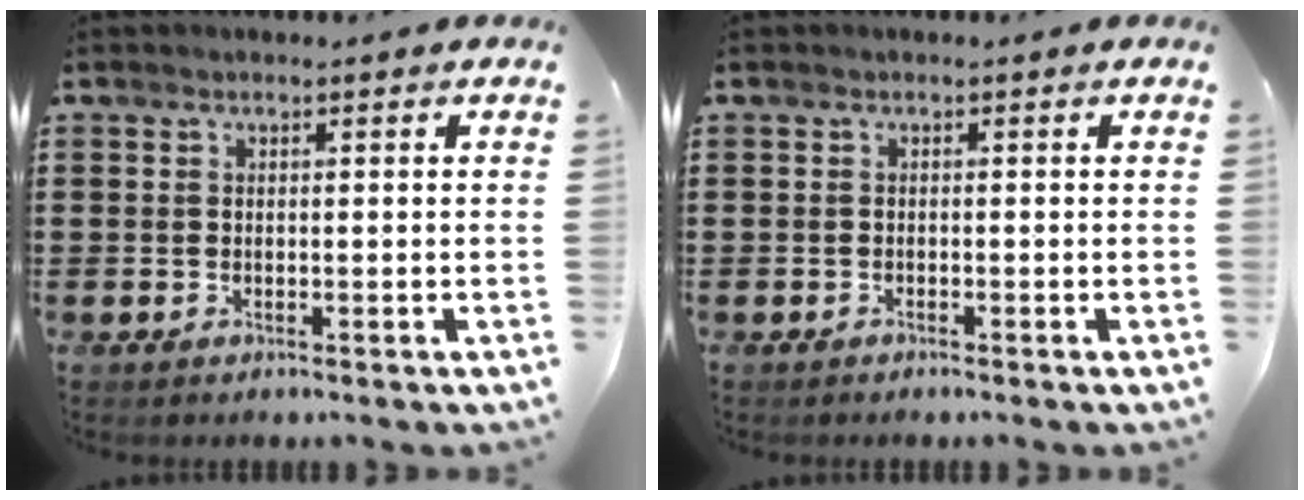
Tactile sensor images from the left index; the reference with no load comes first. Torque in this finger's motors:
{"motor_torque": [-0.04, 0.02, 0.02, 0.00]}